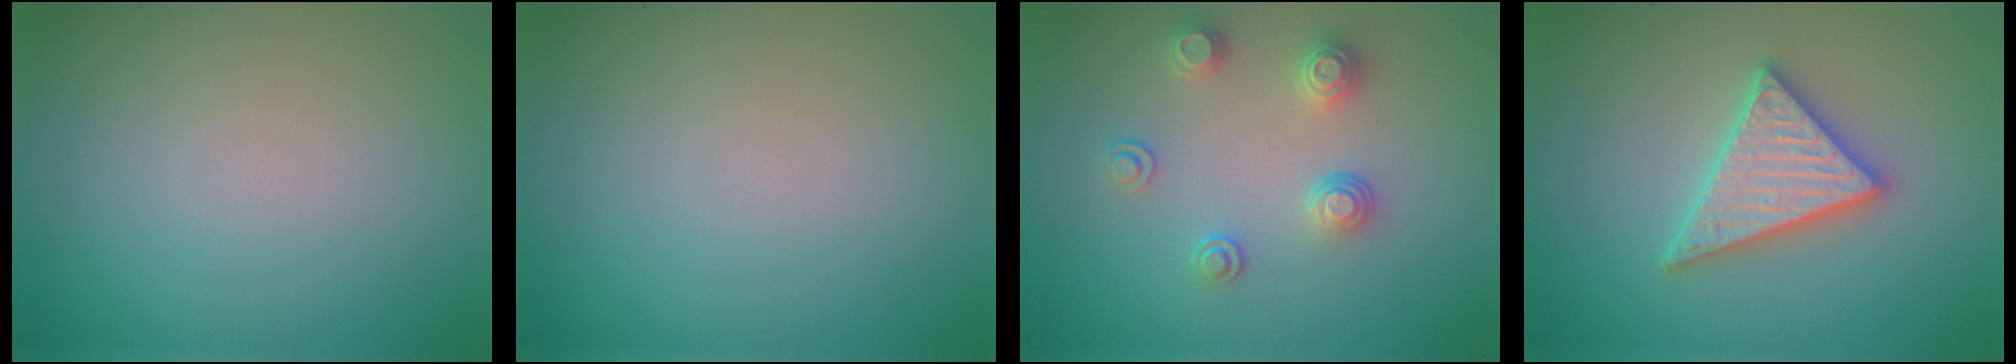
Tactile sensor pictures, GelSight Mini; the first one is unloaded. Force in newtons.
{"total": 0.0}
{"total": 2.6, "press": 2.6, "slide": 0.5}
{"total": 4.9, "press": 4.8, "slide": 0.7}